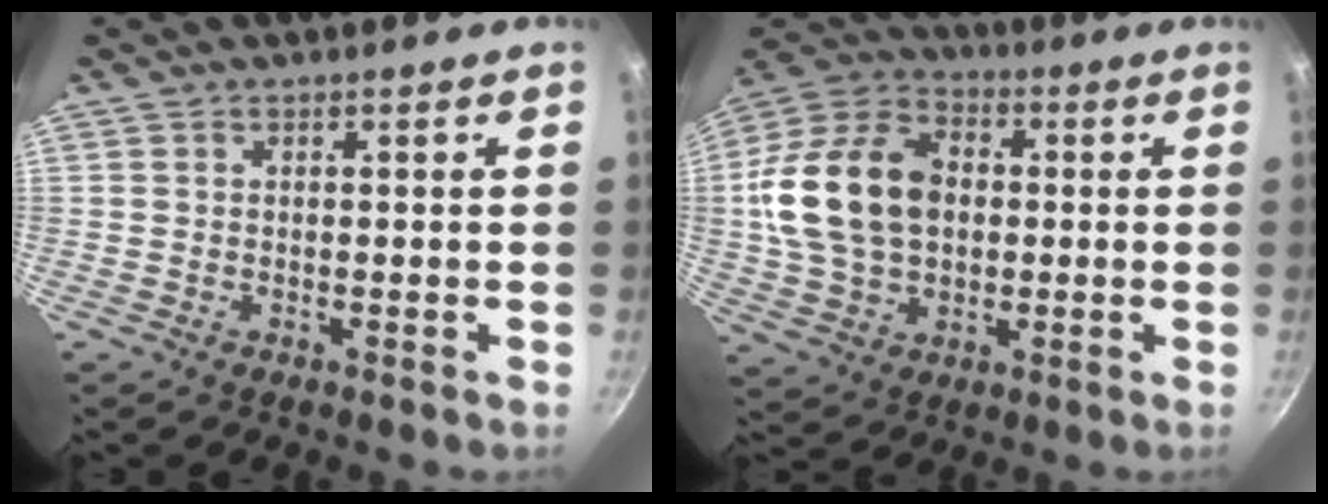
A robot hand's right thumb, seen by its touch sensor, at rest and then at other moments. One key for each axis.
{"total": 19.1, "fx": 1.2, "fy": 13.6, "fz": 13.3, "tx": -0.231, "ty": 0.025, "tz": 0.014}